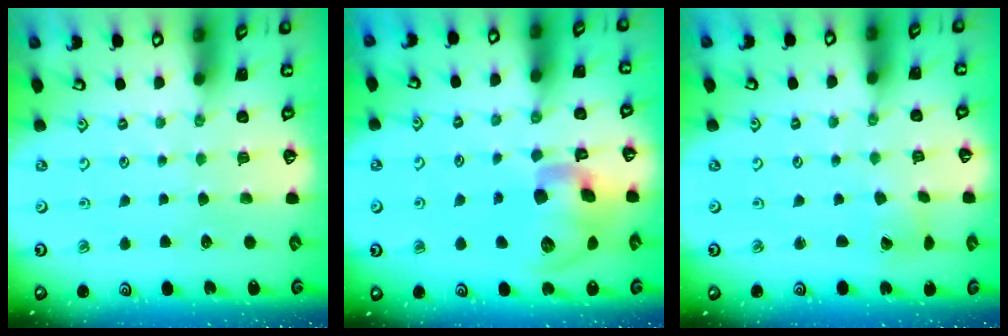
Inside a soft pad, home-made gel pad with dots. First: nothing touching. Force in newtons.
{"total": 15.5, "press": 15.3, "slide": 2.3}
{"total": 2.9, "press": 2.9, "slide": 0.2}